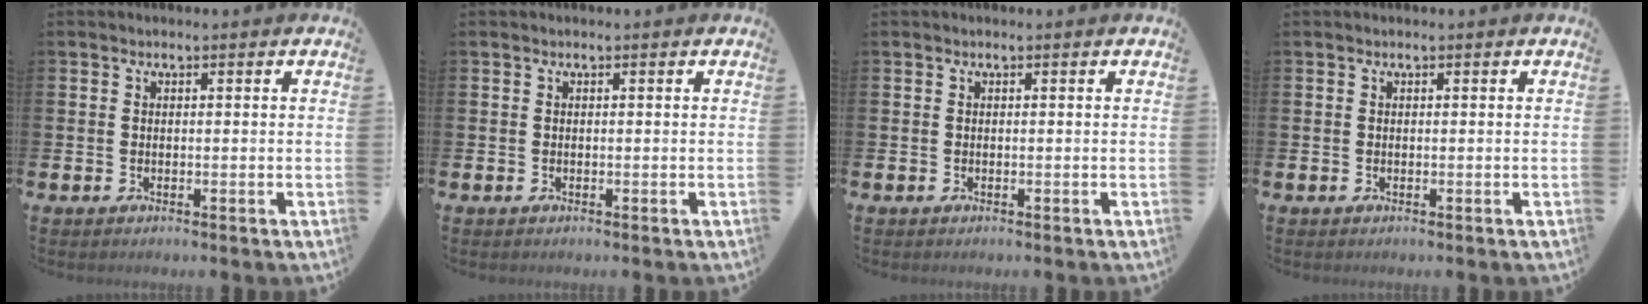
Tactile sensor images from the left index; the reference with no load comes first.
{"total": 0.0}
{"total": 0.0}
{"total": 0.0}